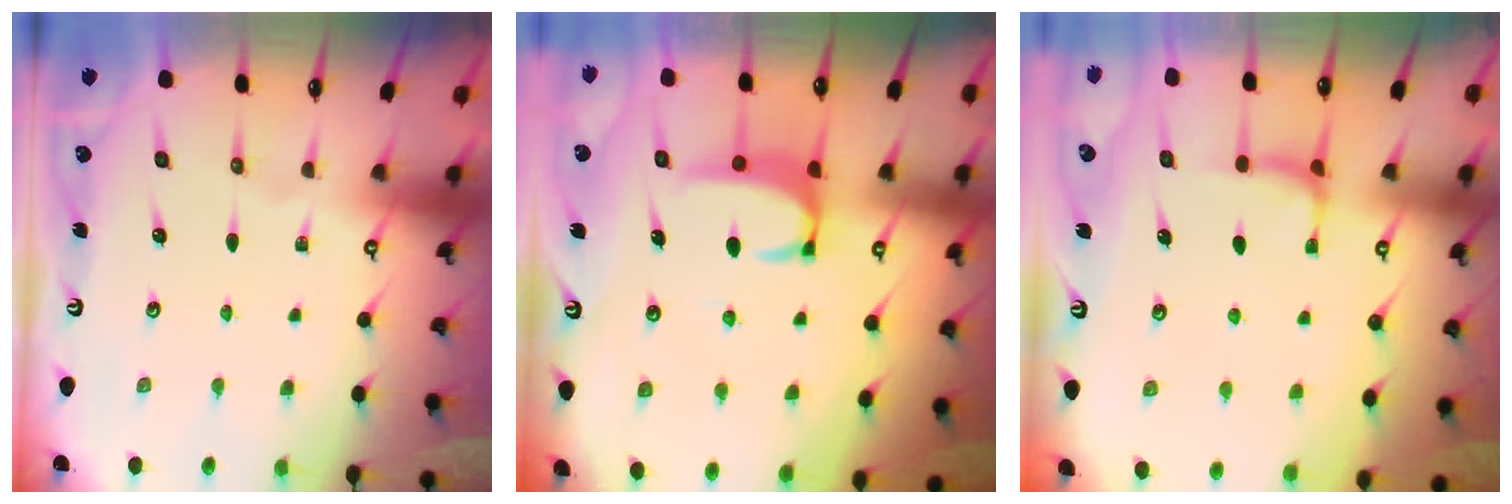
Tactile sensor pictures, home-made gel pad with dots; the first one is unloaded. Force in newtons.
{"total": 2.5, "press": 2.5, "slide": 0.5}
{"total": 0.7, "press": 0.4, "slide": 0.6}